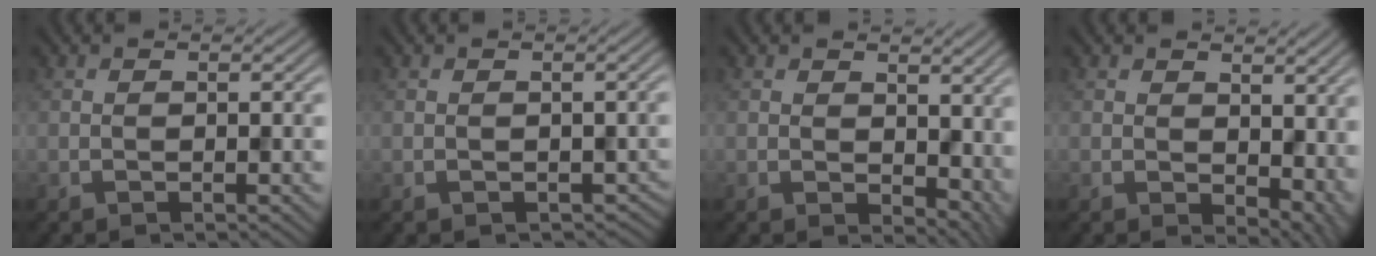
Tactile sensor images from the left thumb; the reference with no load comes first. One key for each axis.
{"total": 1.4, "fx": -0.5, "fy": 1.2, "fz": 0.6, "tx": -0.016, "ty": -0.013, "tz": -0.006}
{"total": 7.1, "fx": 1.4, "fy": 5.0, "fz": 4.9, "tx": -0.085, "ty": -0.025, "tz": 0.038}
{"total": 7.8, "fx": 0.8, "fy": 5.4, "fz": 5.7, "tx": -0.090, "ty": -0.029, "tz": 0.036}